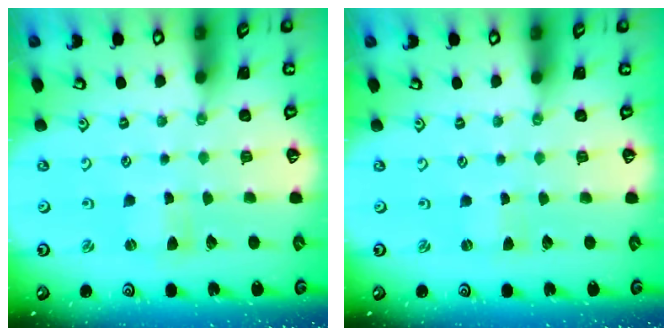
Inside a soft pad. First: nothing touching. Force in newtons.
{"total": 0.0}